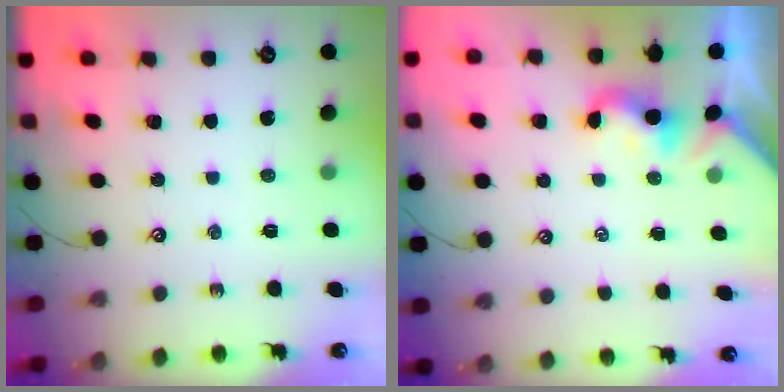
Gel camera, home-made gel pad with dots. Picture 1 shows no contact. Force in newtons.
{"total": 1.9, "press": 1.9, "slide": 0.5}